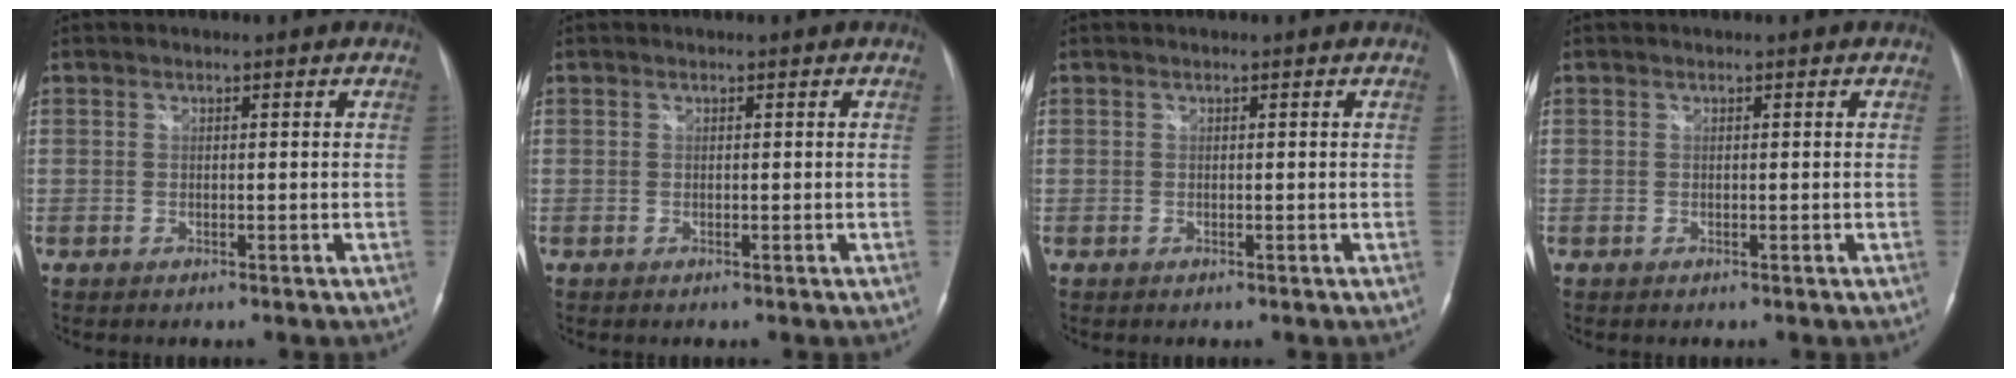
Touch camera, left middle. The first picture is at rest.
{"total": 0.0}
{"total": 0.0}
{"total": 0.0}